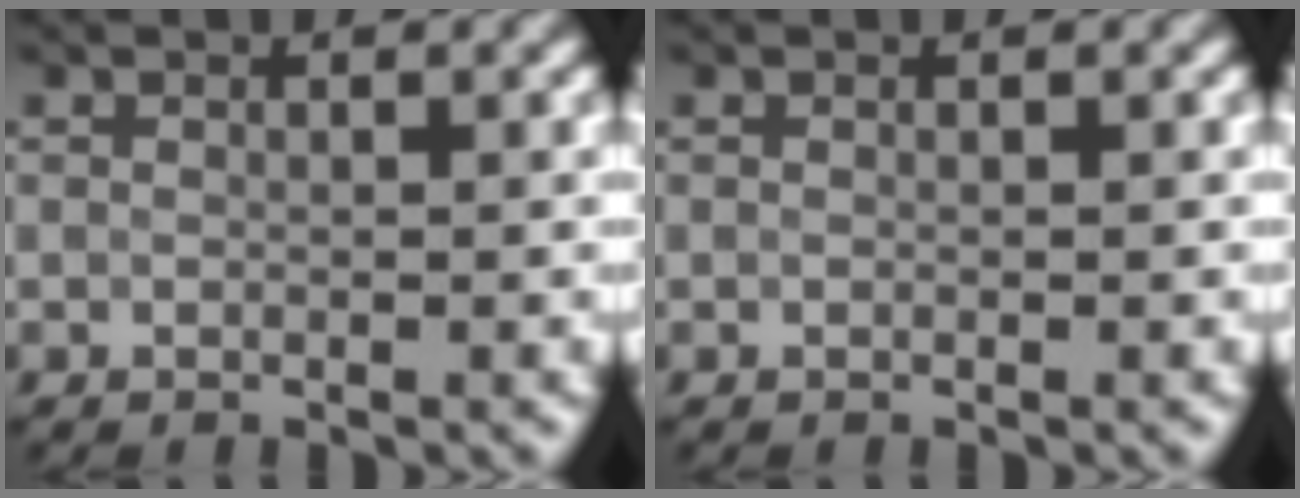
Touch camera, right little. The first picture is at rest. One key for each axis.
{"total": 0.0}